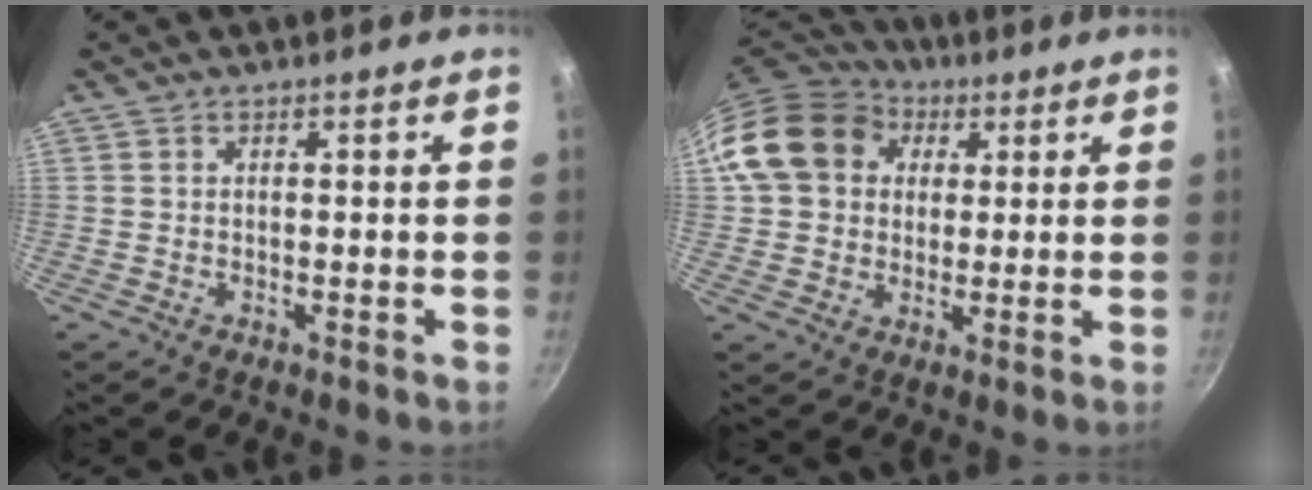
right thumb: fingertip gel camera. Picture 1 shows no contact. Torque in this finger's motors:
{"motor_torque": [0.85, 2.38, 0.60, 0.30, 0.17]}